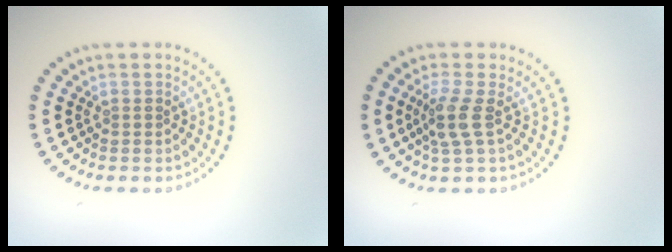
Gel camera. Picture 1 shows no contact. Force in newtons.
{"total": 2.3, "press": 1.9, "slide": 1.4}